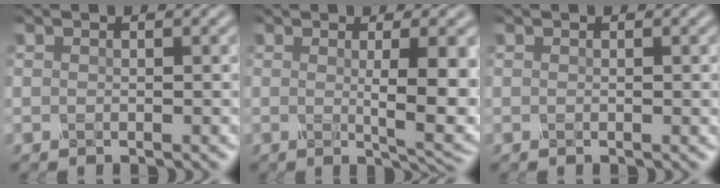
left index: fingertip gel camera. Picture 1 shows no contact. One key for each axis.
{"total": 6.9, "fx": 0.0, "fy": 1.5, "fz": 6.7, "tx": -0.088, "ty": -0.008, "tz": 0.005}
{"total": 0.5, "fx": 0.0, "fy": 0.1, "fz": 0.5, "tx": -0.006, "ty": 0.000, "tz": 0.000}